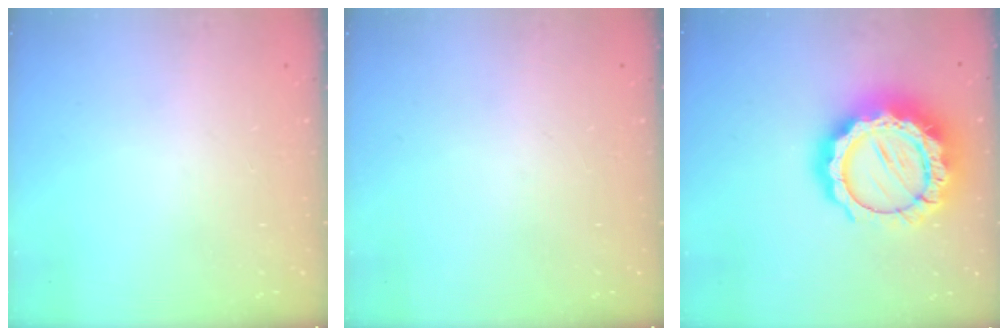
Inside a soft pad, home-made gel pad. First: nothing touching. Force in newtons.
{"total": 0.0}
{"total": 22.9, "press": 22.8, "slide": 2.0}